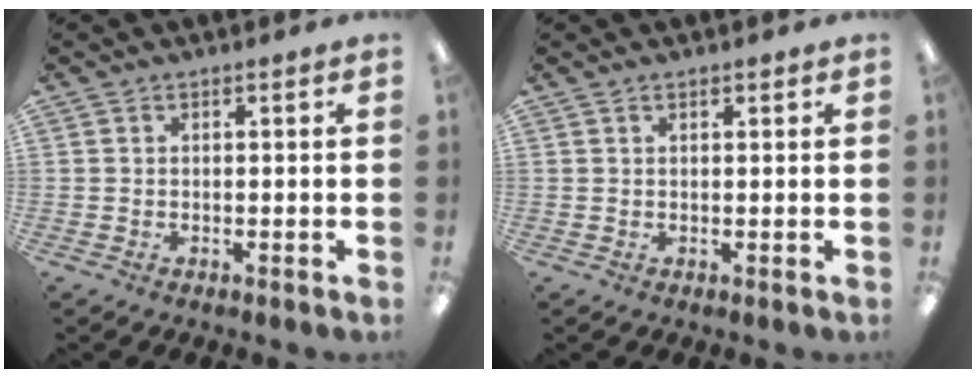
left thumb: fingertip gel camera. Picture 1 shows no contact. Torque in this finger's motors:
{"motor_torque": [-0.08, 0.06, -0.16, -0.12, 0.00]}